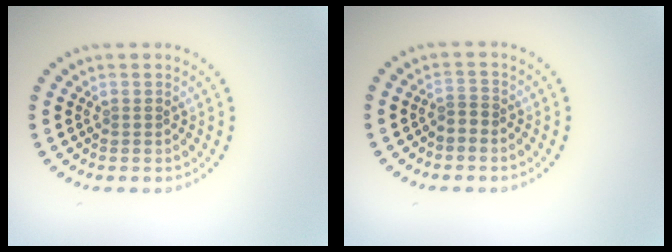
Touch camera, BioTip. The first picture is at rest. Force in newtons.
{"total": 0.9, "press": 0.6, "slide": 0.6}